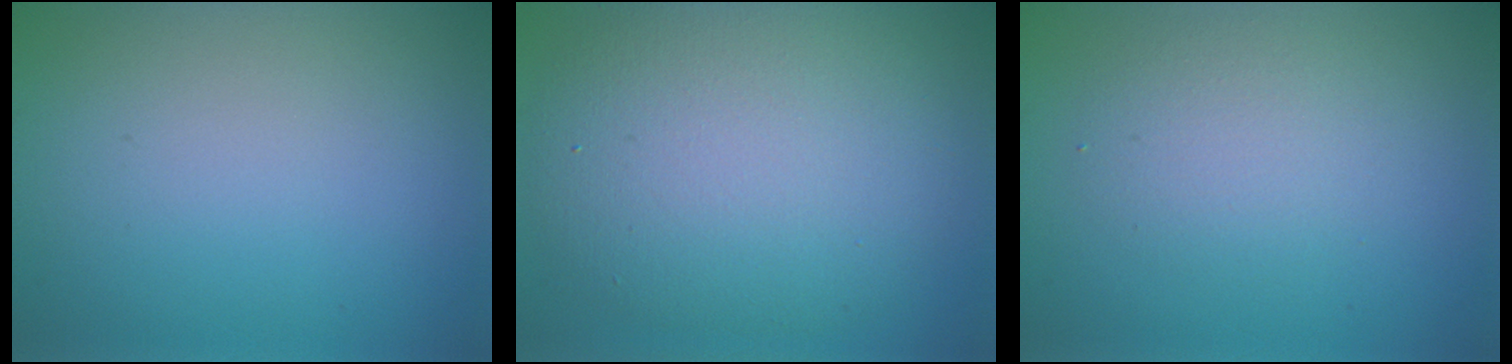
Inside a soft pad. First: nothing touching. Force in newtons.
{"total": 9.3, "press": 9.3, "slide": 0.6}
{"total": 2.6, "press": 2.6, "slide": 0.1}